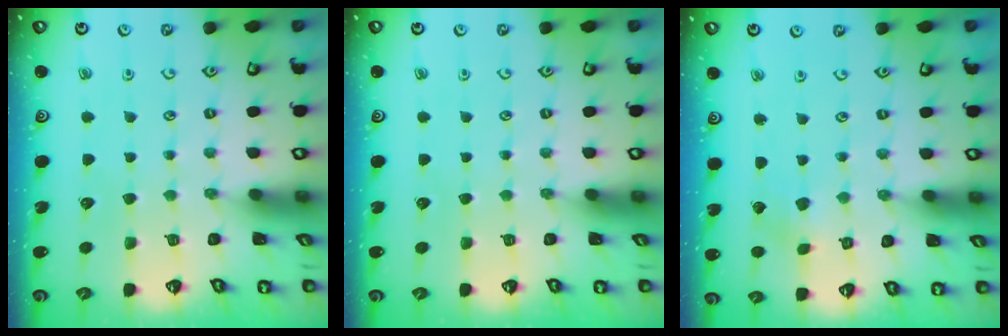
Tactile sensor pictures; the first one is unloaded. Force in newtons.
{"total": 0.0}
{"total": 2.2, "press": 2.2, "slide": 0.1}